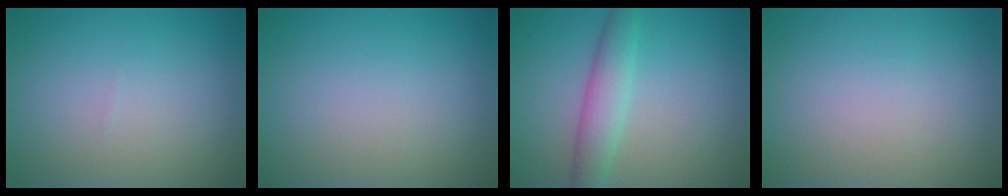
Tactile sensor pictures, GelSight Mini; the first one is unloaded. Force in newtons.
{"total": 0.0}
{"total": 3.4, "press": 3.4, "slide": 0.0}
{"total": 0.0}